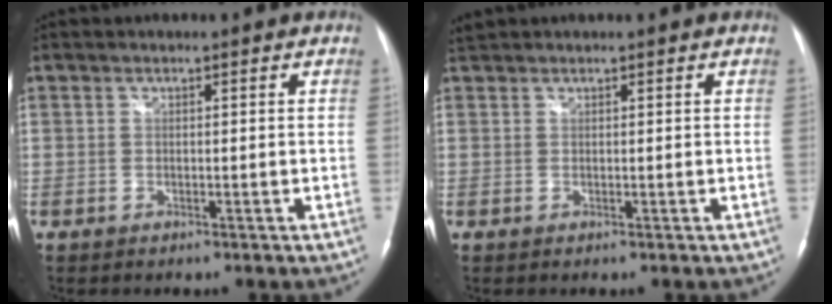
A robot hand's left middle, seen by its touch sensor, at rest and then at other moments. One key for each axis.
{"total": 1.1, "fx": 1.0, "fy": 0.0, "fz": 0.1, "tx": -0.013, "ty": 0.016, "tz": 0.028}